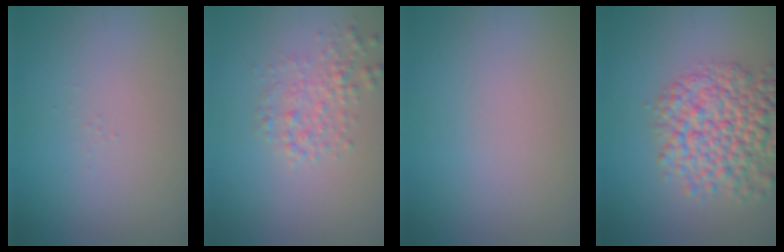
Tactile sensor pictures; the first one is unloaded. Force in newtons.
{"total": 2.1, "press": 2.1, "slide": 0.1}
{"total": 0.0}
{"total": 7.0, "press": 7.0, "slide": 0.2}